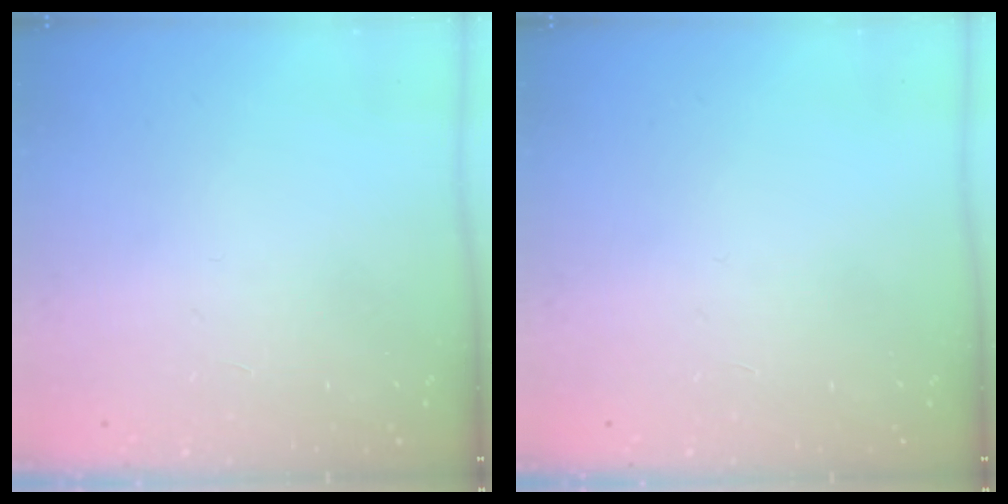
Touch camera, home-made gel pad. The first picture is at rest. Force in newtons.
{"total": 0.0}